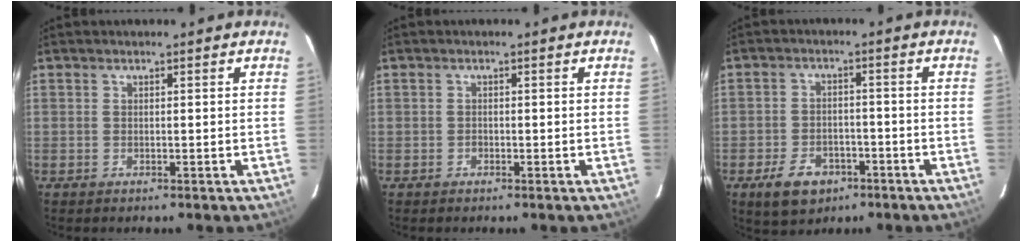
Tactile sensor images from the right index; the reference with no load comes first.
{"total": 0.7, "force": [-0.4, 0.6, 0.0], "torque": [0.002, 0.001, -0.007]}
{"total": 8.3, "force": [-4.7, 5.5, 4.0], "torque": [-0.101, 0.005, -0.065]}